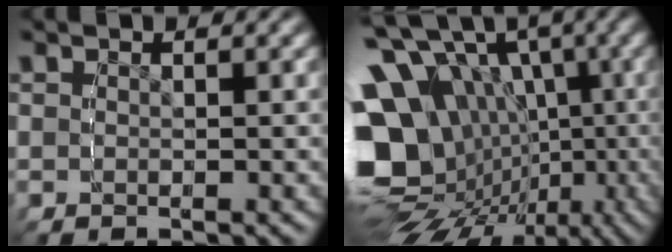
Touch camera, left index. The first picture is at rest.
{"total": 16.7, "force": [-2.0, 13.2, 10.0], "torque": [-0.204, -0.056, -0.026]}